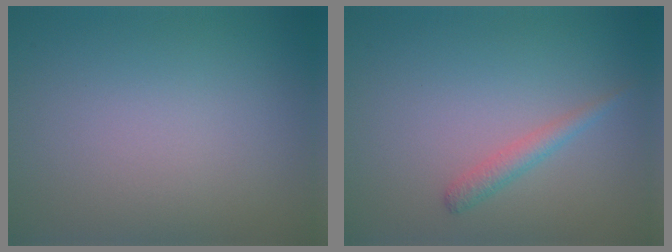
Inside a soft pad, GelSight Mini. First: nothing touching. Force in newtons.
{"total": 1.4, "press": 1.4, "slide": 0.2}